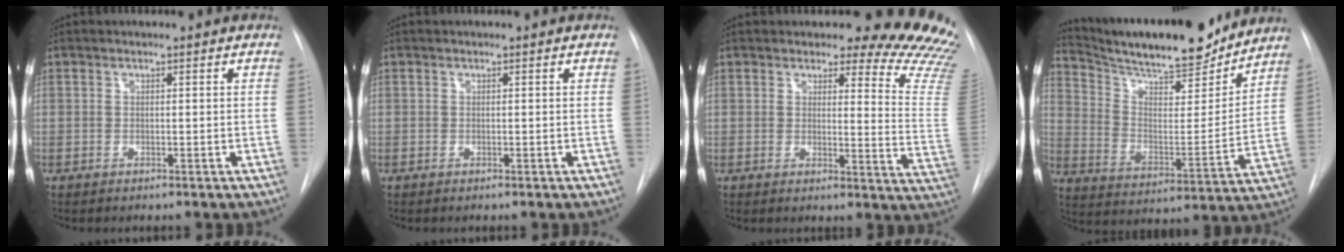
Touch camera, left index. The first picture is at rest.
{"total": 0.0}
{"total": 15.2, "force": [13.9, 2.8, 5.2], "torque": [-0.034, -0.128, 0.119]}
{"total": 20.6, "force": [18.6, 3.4, 8.0], "torque": [-0.142, -0.008, 0.287]}